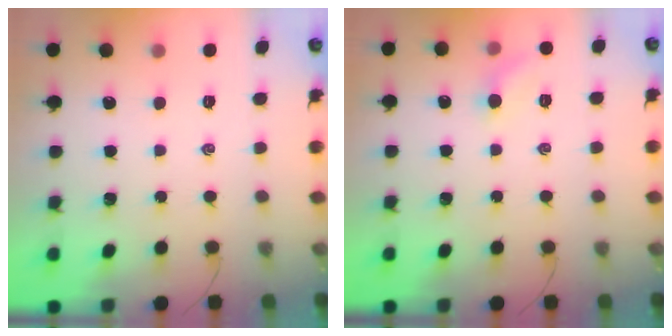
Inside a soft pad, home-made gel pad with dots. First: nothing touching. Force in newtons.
{"total": 6.3, "press": 6.1, "slide": 1.6}